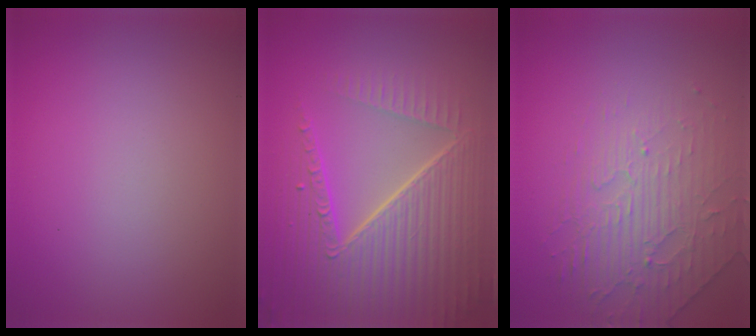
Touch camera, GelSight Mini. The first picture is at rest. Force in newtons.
{"total": 8.8, "press": 6.1, "slide": 6.4}
{"total": 2.8, "press": 2.3, "slide": 1.6}